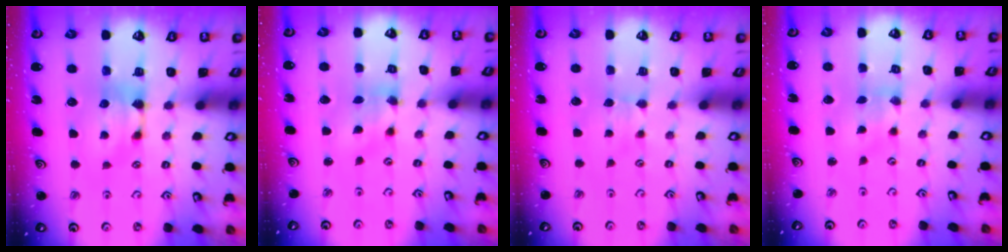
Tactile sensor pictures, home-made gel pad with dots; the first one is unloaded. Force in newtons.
{"total": 1.4, "press": 0.6, "slide": 1.3}
{"total": 1.9, "press": 1.8, "slide": 0.4}
{"total": 2.1, "press": 1.8, "slide": 1.0}